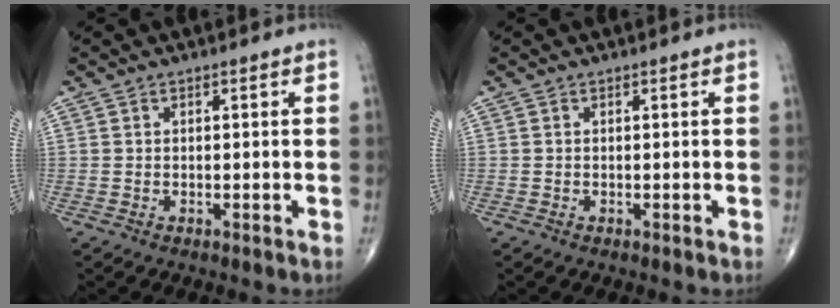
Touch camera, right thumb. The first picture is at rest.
{"total": 0.0}